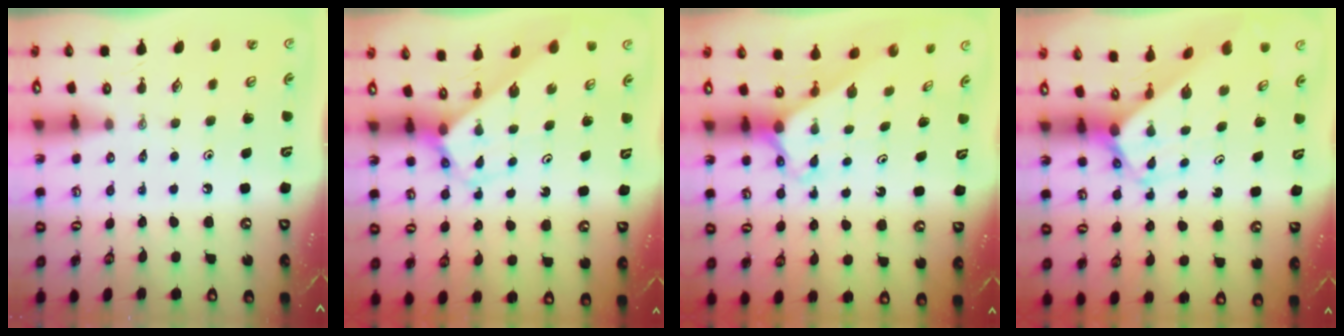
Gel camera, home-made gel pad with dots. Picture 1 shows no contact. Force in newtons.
{"total": 2.8, "press": 2.8, "slide": 0.1}
{"total": 2.3, "press": 2.3, "slide": 0.2}
{"total": 2.8, "press": 2.8, "slide": 0.3}